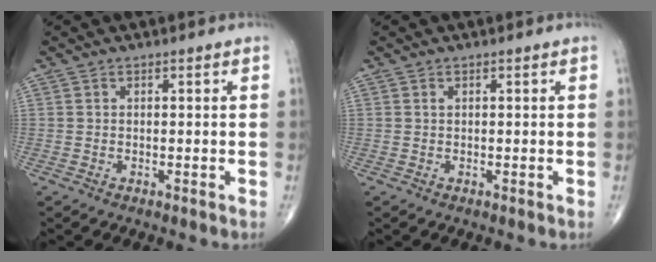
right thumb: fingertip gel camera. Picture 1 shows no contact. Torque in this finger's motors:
{"motor_torque": [0.06, 0.04, -0.04, -0.05, -0.02]}